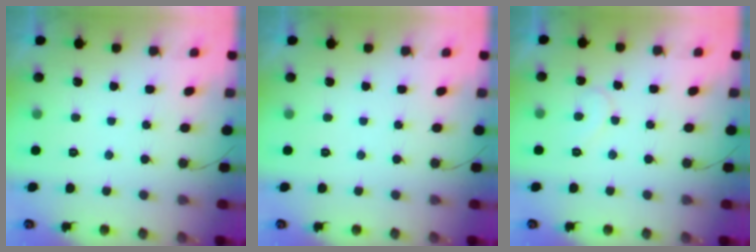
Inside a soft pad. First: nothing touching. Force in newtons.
{"total": 0.0}
{"total": 7.2, "press": 7.2, "slide": 0.6}